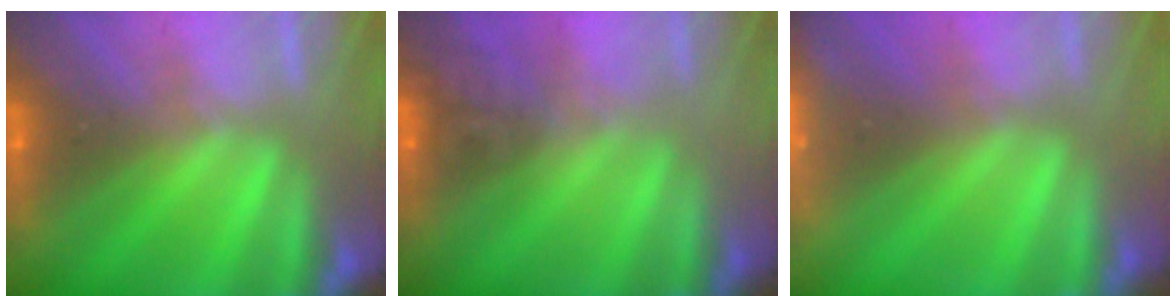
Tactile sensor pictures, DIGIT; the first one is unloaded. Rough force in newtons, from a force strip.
{"total": 1.5}
{"total": 3.3}